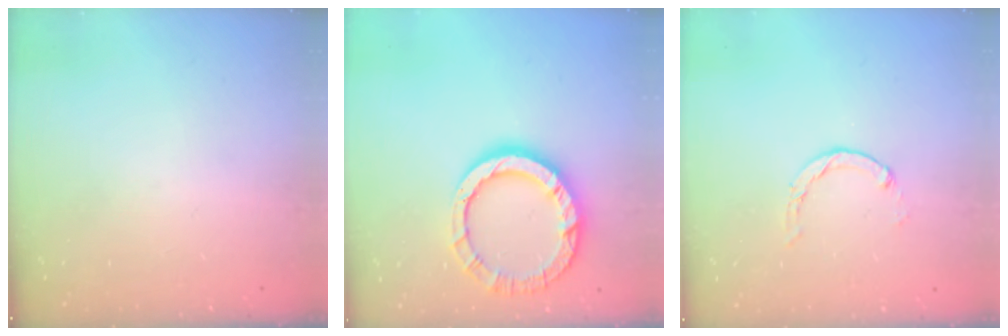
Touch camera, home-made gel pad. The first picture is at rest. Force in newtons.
{"total": 13.3, "press": 13.2, "slide": 1.4}
{"total": 0.7, "press": 0.7, "slide": 0.2}